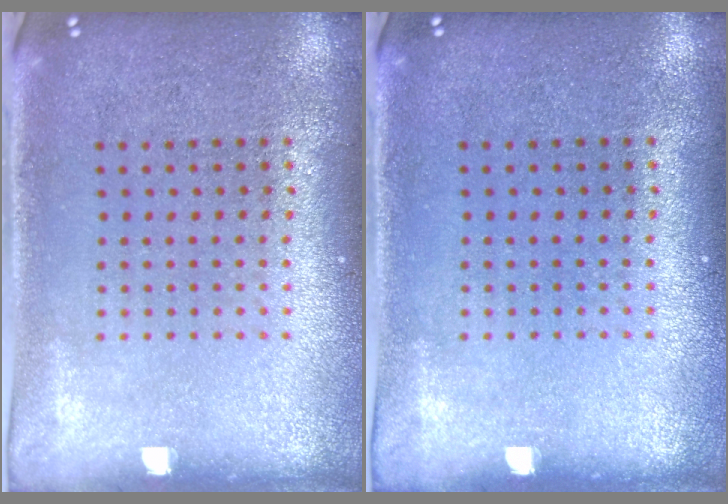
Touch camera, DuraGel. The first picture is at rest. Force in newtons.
{"total": 0.0}